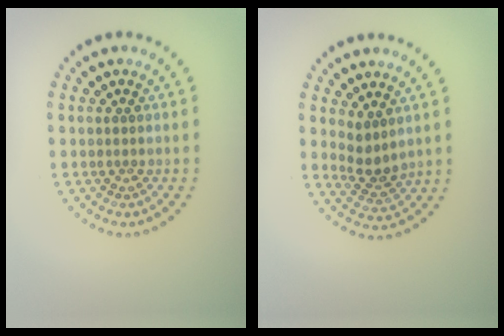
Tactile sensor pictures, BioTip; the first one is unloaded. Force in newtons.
{"total": 2.5, "press": 2.0, "slide": 1.6}